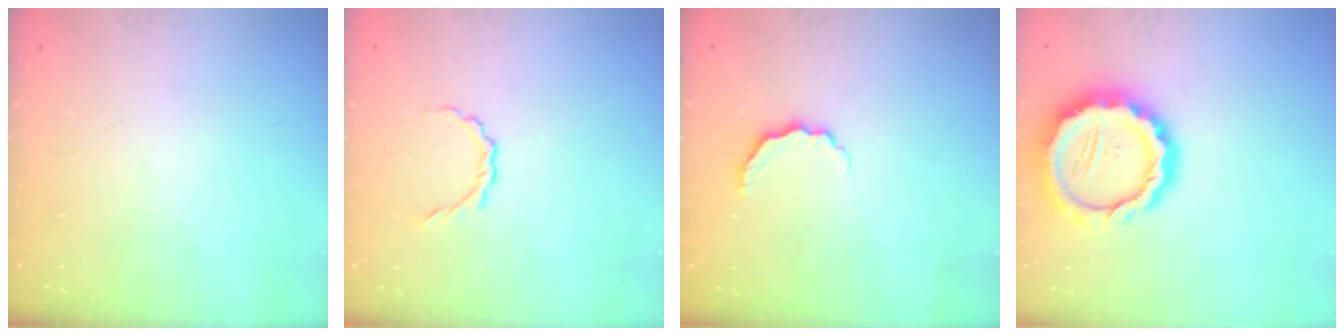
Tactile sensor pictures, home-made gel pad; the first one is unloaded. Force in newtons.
{"total": 3.8, "press": 3.6, "slide": 1.2}
{"total": 4.3, "press": 4.2, "slide": 0.8}
{"total": 18.9, "press": 18.5, "slide": 3.7}